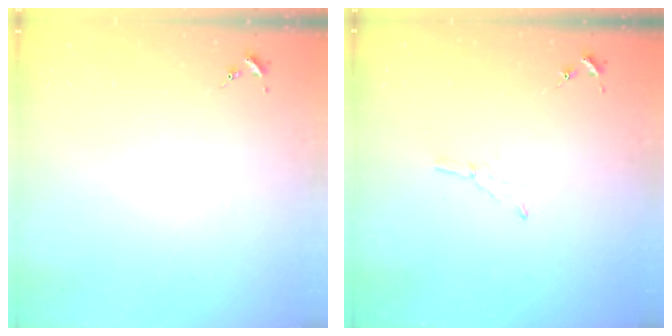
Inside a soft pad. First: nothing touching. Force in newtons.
{"total": 2.8, "press": 2.8, "slide": 0.3}